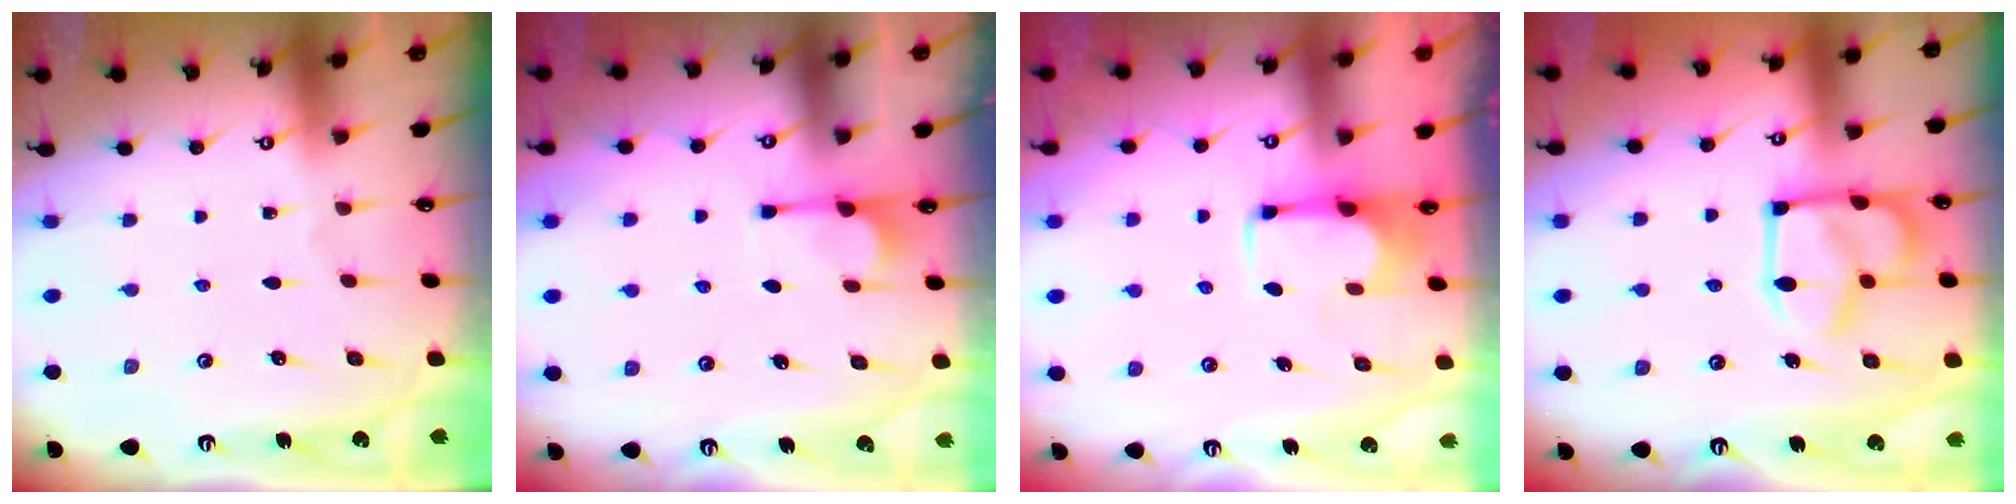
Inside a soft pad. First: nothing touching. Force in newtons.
{"total": 1.3, "press": 1.1, "slide": 0.6}
{"total": 1.7, "press": 1.5, "slide": 0.9}
{"total": 15.8, "press": 15.7, "slide": 1.4}